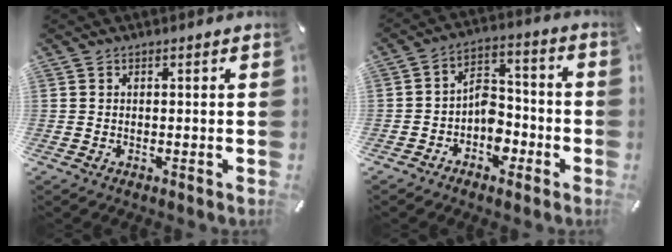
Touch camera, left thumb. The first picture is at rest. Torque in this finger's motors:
{"motor_torque": [0.20, 0.72, -0.01, 0.11, 0.04]}